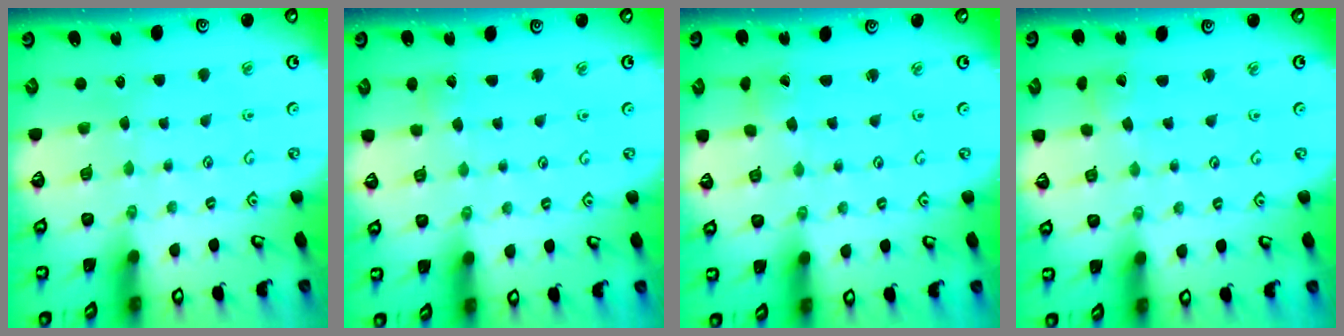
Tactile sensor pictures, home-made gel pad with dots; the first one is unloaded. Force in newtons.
{"total": 2.8, "press": 2.8, "slide": 0.2}
{"total": 1.1, "press": 1.1, "slide": 0.1}
{"total": 2.4, "press": 2.4, "slide": 0.3}